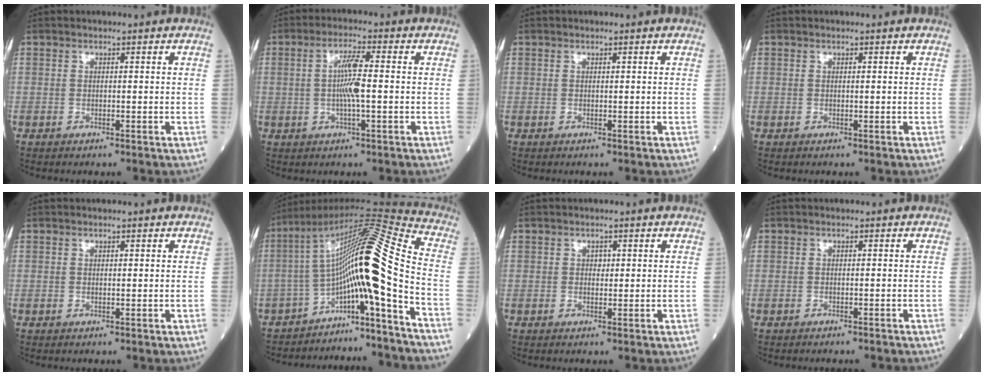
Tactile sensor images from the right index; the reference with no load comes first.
{"total": 5.5, "force": [-0.1, 0.3, 5.5], "torque": [-0.106, 0.003, -0.005]}
{"total": 0.0}
{"total": 0.0}
{"total": 0.0}
{"total": 15.6, "force": [-7.3, -1.2, 13.8], "torque": [-0.224, 0.042, -0.122]}
{"total": 0.9, "force": [0.2, 0.7, 0.5], "torque": [-0.006, 0.001, 0.003]}
{"total": 2.1, "force": [-2.0, 0.1, 0.6], "torque": [-0.011, -0.002, -0.024]}